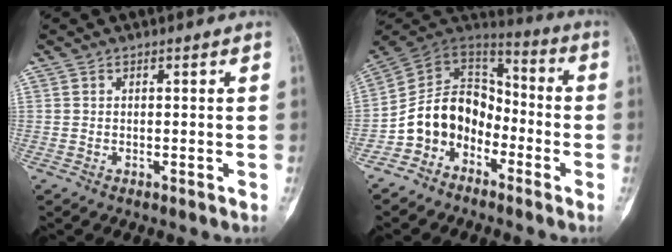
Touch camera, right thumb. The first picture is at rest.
{"total": 13.0, "force": [-5.7, 10.0, 6.0], "torque": [-0.078, 0.087, -0.120]}